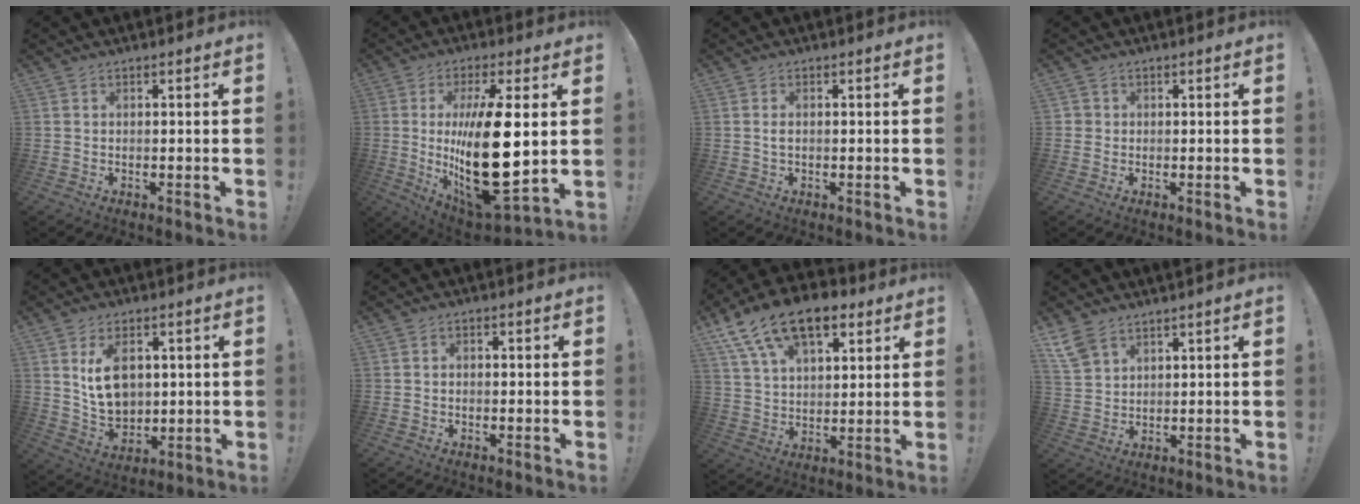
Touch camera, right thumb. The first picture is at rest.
{"total": 25.4, "force": [1.5, 9.2, 23.6], "torque": [-0.431, -0.037, 0.025]}
{"total": 1.4, "force": [-0.1, 0.6, 1.2], "torque": [-0.029, 0.006, -0.001]}
{"total": 1.4, "force": [-0.1, 1.4, 0.3], "torque": [-0.012, 0.006, 0.000]}
{"total": 11.0, "force": [3.7, 7.6, 7.0], "torque": [-0.103, -0.013, 0.070]}
{"total": 1.4, "force": [-0.9, 0.8, 0.6], "torque": [-0.013, 0.007, -0.015]}
{"total": 17.5, "force": [10.2, 9.3, 10.8], "torque": [-0.190, -0.048, 0.188]}
{"total": 5.1, "force": [4.0, 2.3, 2.2], "torque": [-0.048, -0.015, 0.080]}